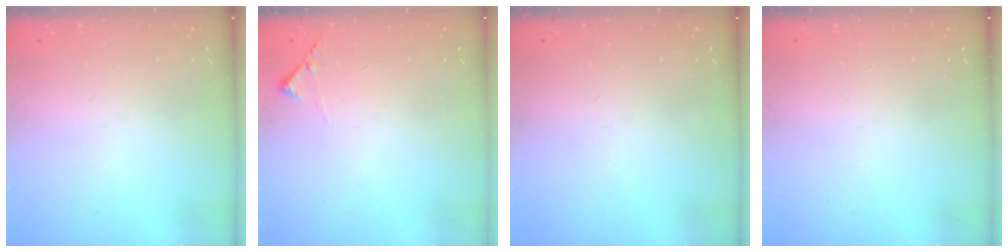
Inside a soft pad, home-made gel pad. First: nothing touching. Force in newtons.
{"total": 5.5, "press": 5.5, "slide": 0.4}
{"total": 0.0}
{"total": 0.0}